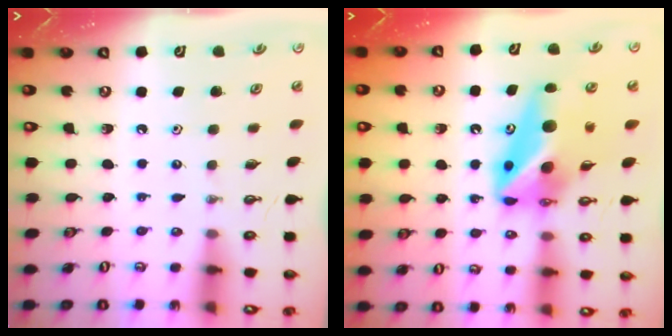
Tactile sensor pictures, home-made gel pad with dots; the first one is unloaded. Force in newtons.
{"total": 13.9, "press": 13.3, "slide": 4.0}